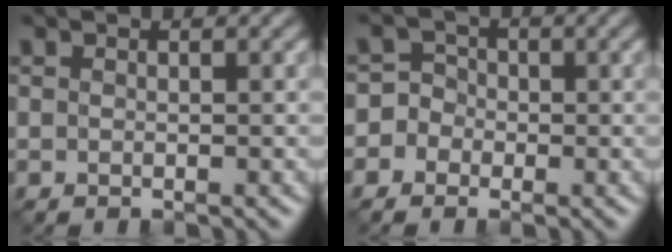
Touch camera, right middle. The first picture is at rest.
{"total": 3.8, "force": [-1.8, 3.3, 0.4], "torque": [0.015, 0.013, -0.052]}